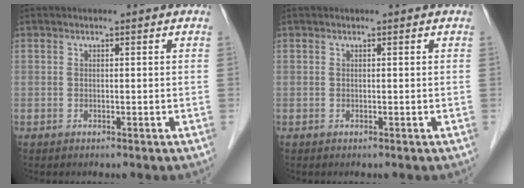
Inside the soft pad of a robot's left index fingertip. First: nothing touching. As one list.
[{"total": 0.0}]